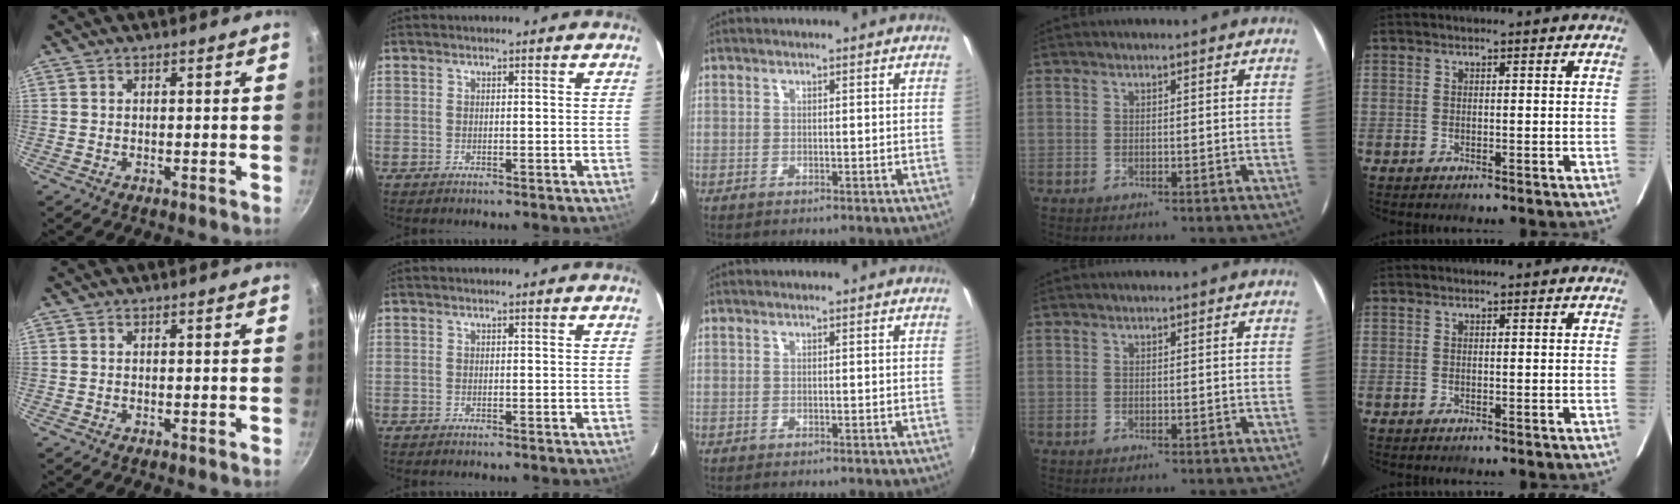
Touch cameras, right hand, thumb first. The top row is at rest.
{}